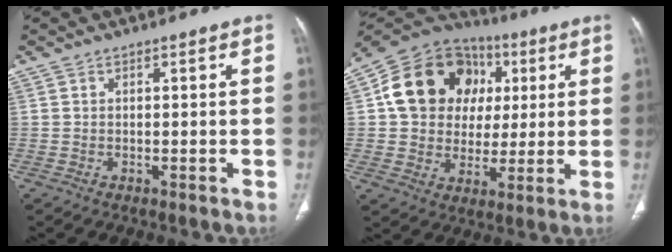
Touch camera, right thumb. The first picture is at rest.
{"total": 19.5, "force": [4.3, 16.3, 9.9], "torque": [-0.131, 0.028, 0.076]}